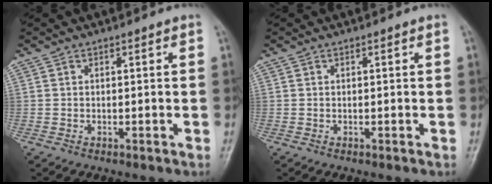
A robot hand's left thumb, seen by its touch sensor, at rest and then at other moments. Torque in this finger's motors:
{"motor_torque": [0.00, 0.00, 0.00, 0.00, 0.00]}